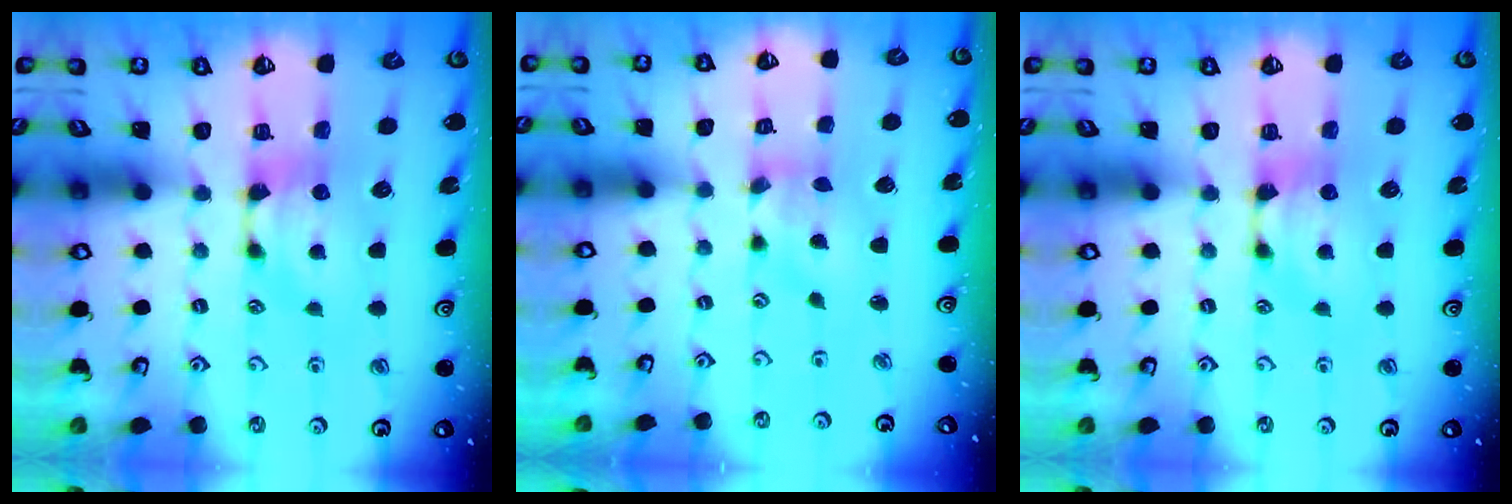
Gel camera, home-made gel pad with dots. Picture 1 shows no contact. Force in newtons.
{"total": 1.3, "press": 0.3, "slide": 1.3}
{"total": 0.0}